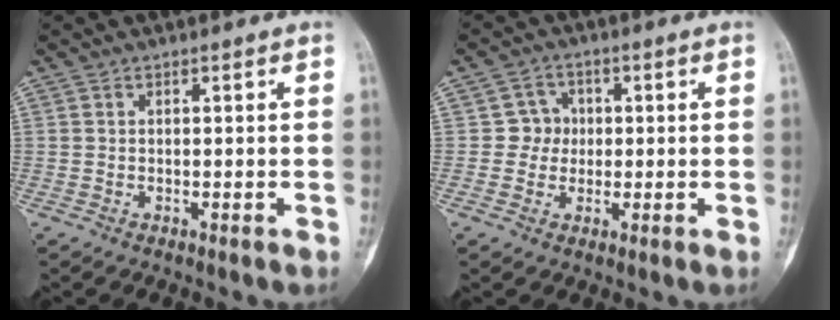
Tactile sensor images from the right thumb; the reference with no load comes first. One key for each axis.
{"total": 4.2, "fx": 0.1, "fy": 4.1, "fz": 0.8, "tx": 0.021, "ty": 0.011, "tz": -0.005}